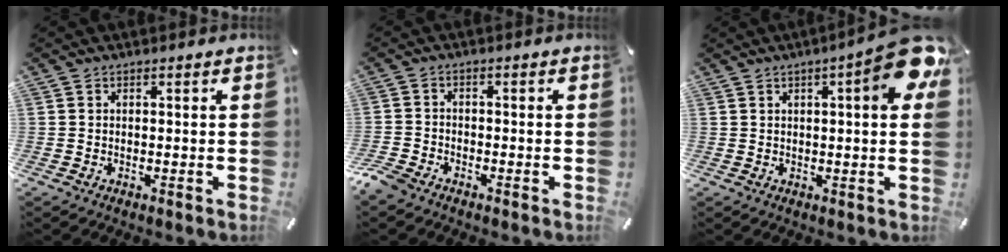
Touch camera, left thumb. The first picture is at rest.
{"total": 3.4, "force": [-2.7, 1.6, 1.1], "torque": [-0.037, 0.008, -0.057]}
{"total": 11.1, "force": [4.8, 1.8, 9.8], "torque": [-0.130, -0.029, 0.074]}